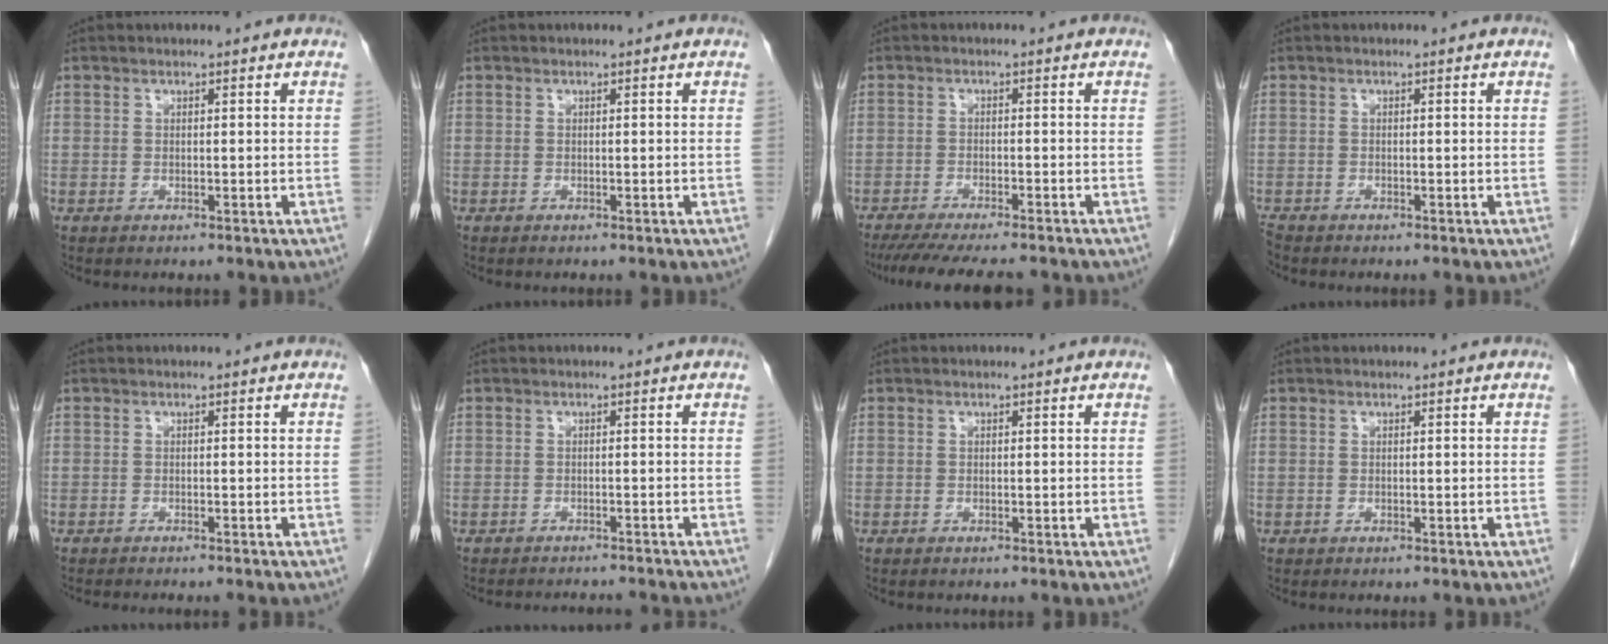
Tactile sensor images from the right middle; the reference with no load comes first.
{"total": 0.0}
{"total": 11.5, "force": [-9.9, 1.0, 5.7], "torque": [-0.078, -0.025, -0.141]}
{"total": 1.2, "force": [-1.1, 0.3, 0.2], "torque": [-0.010, -0.004, -0.021]}
{"total": 4.6, "force": [-4.1, 0.1, 2.1], "torque": [-0.018, -0.004, -0.054]}
{"total": 6.7, "force": [-6.5, 0.4, 1.5], "torque": [-0.016, -0.002, -0.078]}
{"total": 0.0}
{"total": 0.0}